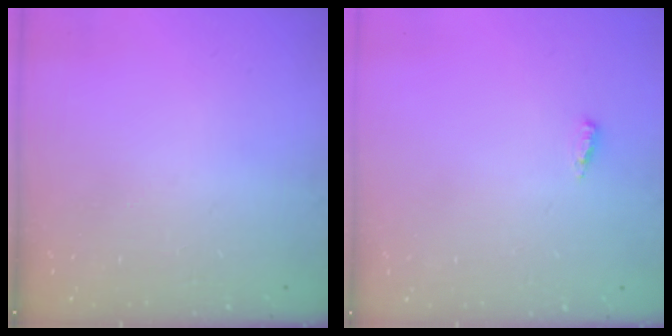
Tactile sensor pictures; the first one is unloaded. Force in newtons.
{"total": 2.7, "press": 2.5, "slide": 1.0}